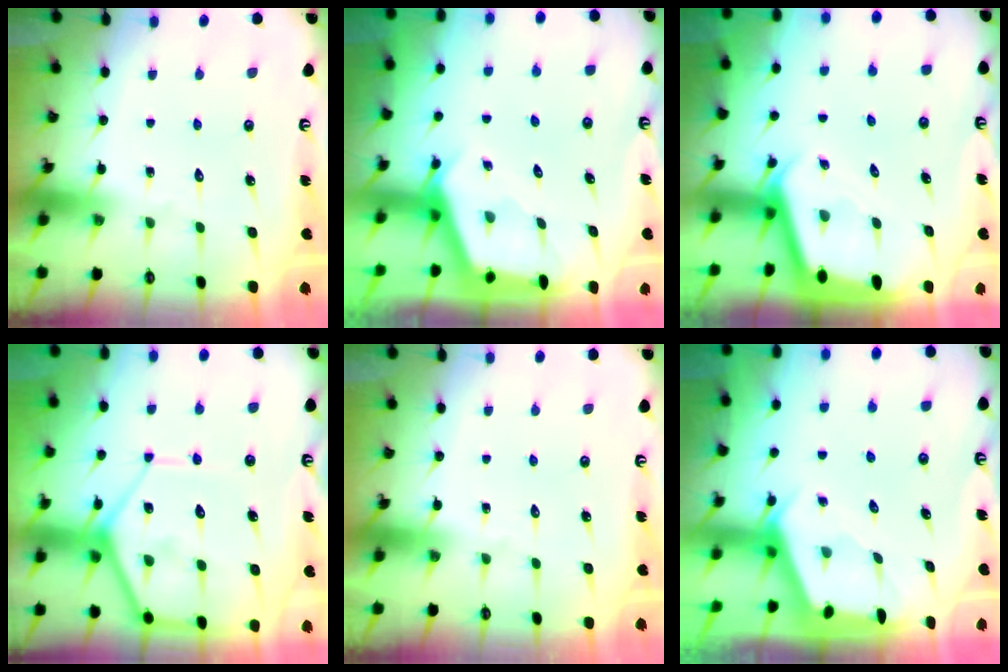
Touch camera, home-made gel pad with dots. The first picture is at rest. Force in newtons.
{"total": 2.6, "press": 2.6, "slide": 0.4}
{"total": 2.5, "press": 2.5, "slide": 0.1}
{"total": 13.0, "press": 13.0, "slide": 1.2}
{"total": 0.0}
{"total": 2.0, "press": 2.0, "slide": 0.3}